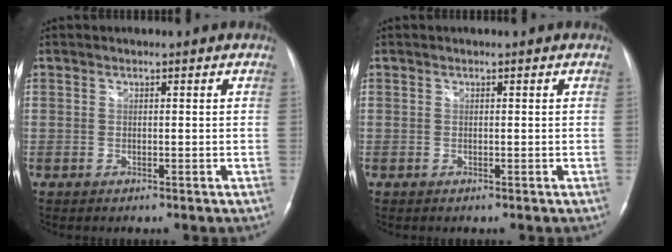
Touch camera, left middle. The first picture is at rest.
{"total": 0.0}